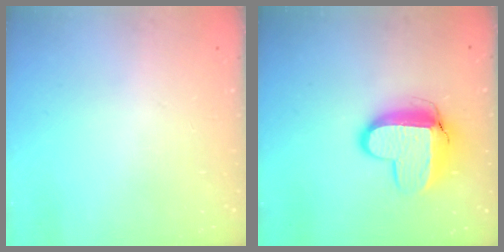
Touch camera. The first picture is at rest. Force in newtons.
{"total": 11.8, "press": 11.8, "slide": 1.2}